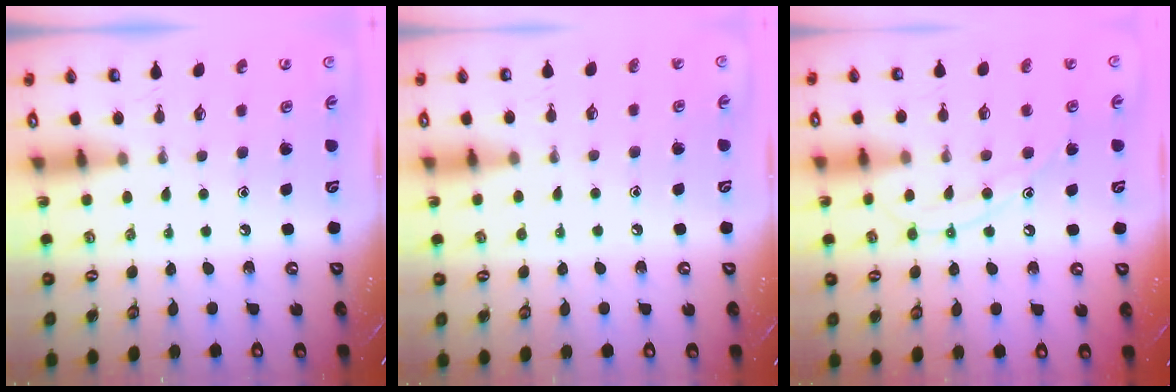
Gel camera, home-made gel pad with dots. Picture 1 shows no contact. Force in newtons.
{"total": 3.4, "press": 3.3, "slide": 0.5}
{"total": 10.2, "press": 10.2, "slide": 0.9}